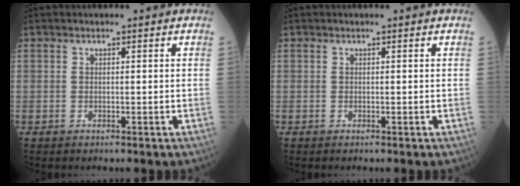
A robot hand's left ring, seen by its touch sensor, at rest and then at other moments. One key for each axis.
{"total": 0.0}